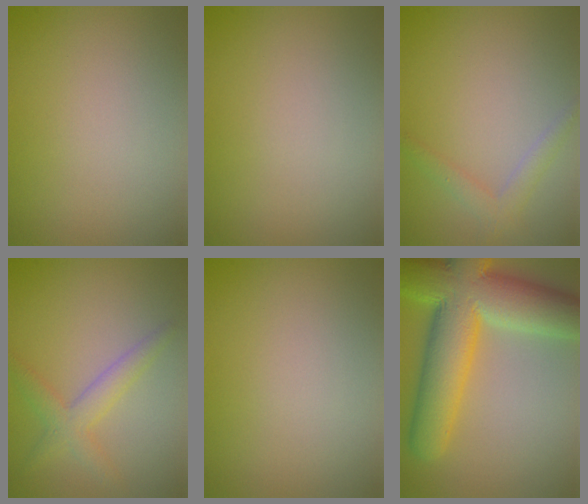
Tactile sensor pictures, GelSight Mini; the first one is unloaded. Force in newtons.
{"total": 0.0}
{"total": 1.9, "press": 1.9, "slide": 0.2}
{"total": 2.6, "press": 2.6, "slide": 0.1}
{"total": 0.0}
{"total": 12.7, "press": 12.7, "slide": 0.5}